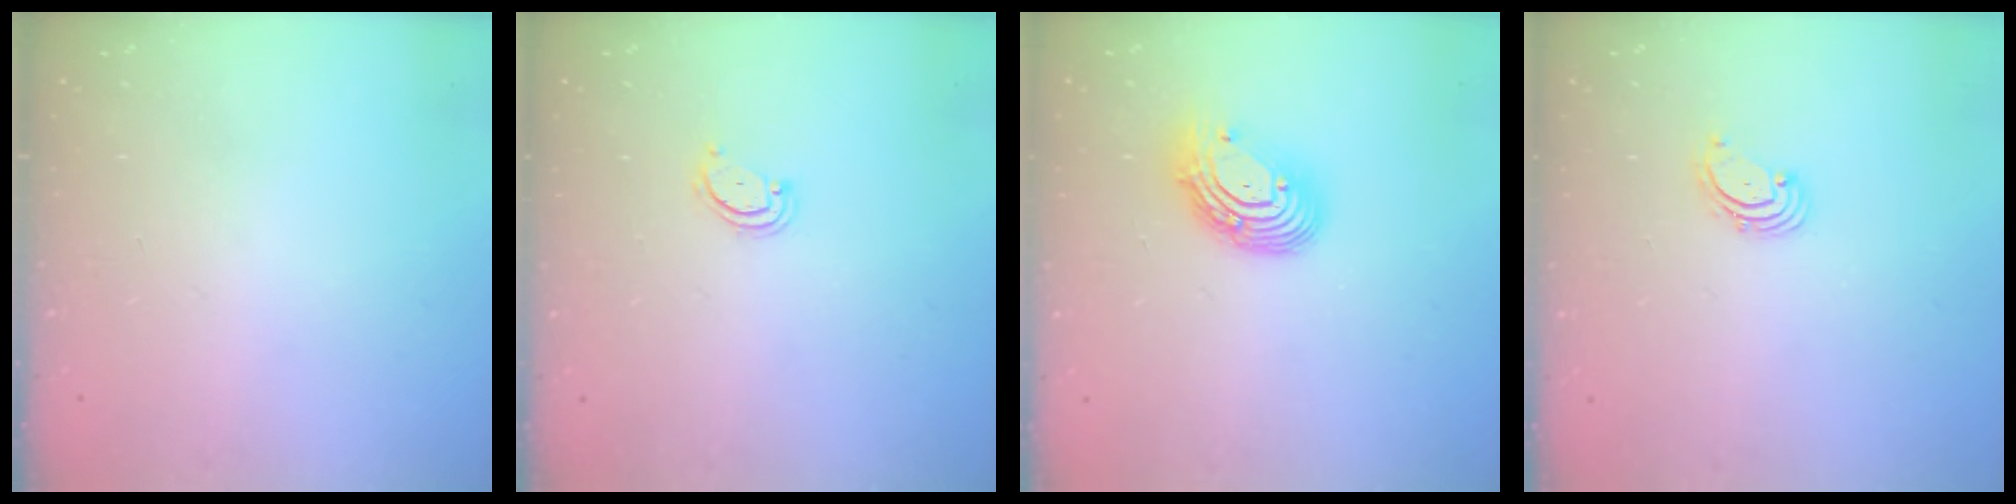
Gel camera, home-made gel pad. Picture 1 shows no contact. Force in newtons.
{"total": 2.6, "press": 2.6, "slide": 0.3}
{"total": 11.5, "press": 11.5, "slide": 1.1}
{"total": 1.9, "press": 1.8, "slide": 0.2}